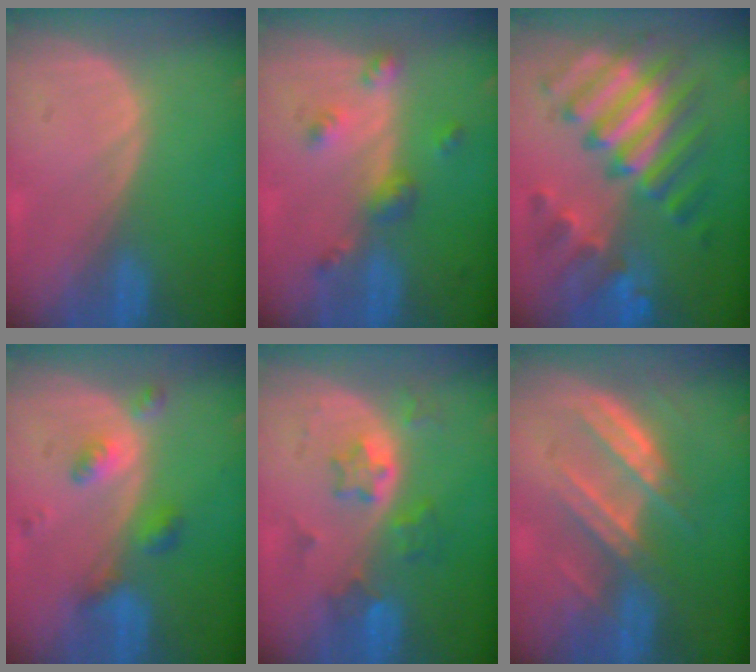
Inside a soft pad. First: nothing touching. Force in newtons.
{"total": 5.0, "press": 4.4, "slide": 2.3}
{"total": 11.6, "press": 11.6, "slide": 1.1}
{"total": 5.3, "press": 4.6, "slide": 2.7}
{"total": 5.8, "press": 5.3, "slide": 2.4}
{"total": 7.0, "press": 6.9, "slide": 1.4}